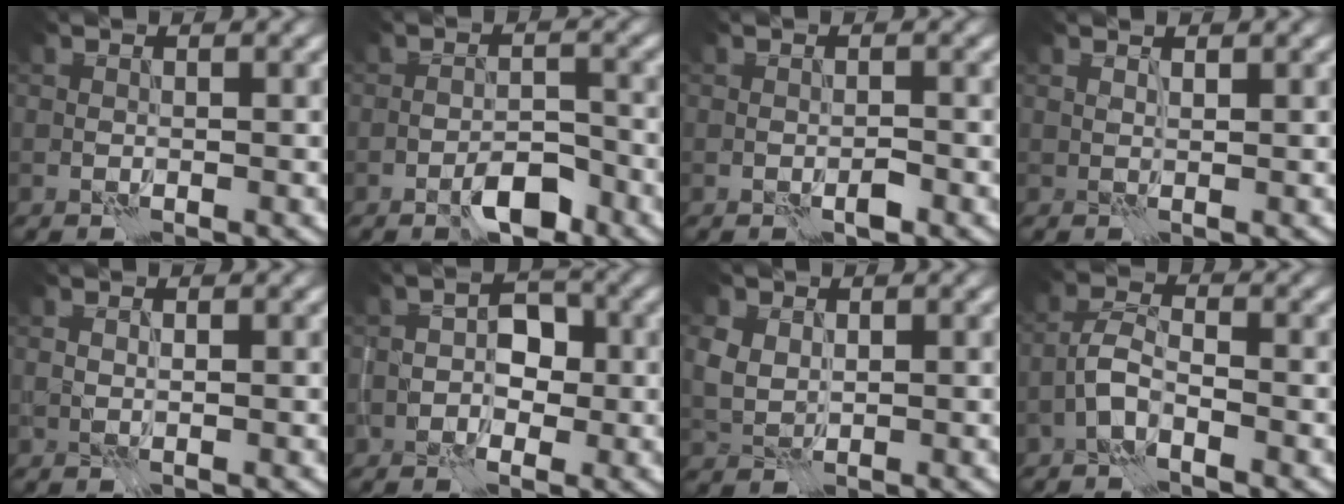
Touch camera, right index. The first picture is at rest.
{"total": 3.3, "force": [-2.3, 1.0, 2.2], "torque": [-0.028, 0.007, -0.037]}
{"total": 1.0, "force": [-0.6, 0.3, 0.8], "torque": [-0.013, 0.002, -0.008]}
{"total": 1.4, "force": [1.2, -0.6, -0.5], "torque": [0.006, -0.002, 0.023]}
{"total": 1.1, "force": [0.8, -0.6, -0.4], "torque": [0.003, -0.003, 0.019]}
{"total": 2.3, "force": [-0.4, 1.5, 1.7], "torque": [-0.016, 0.007, -0.008]}
{"total": 2.0, "force": [1.6, 1.1, 0.4], "torque": [-0.014, -0.002, 0.032]}
{"total": 1.4, "force": [-0.9, 0.2, 1.1], "torque": [-0.024, 0.007, -0.024]}